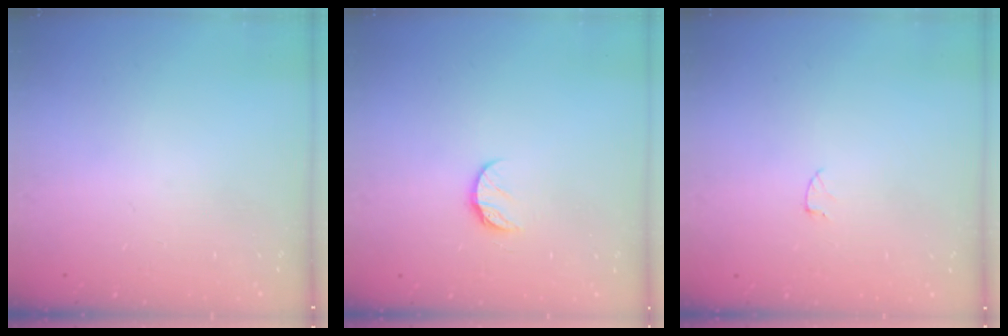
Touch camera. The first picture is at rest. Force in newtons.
{"total": 6.4, "press": 6.4, "slide": 0.6}
{"total": 2.6, "press": 2.6, "slide": 0.2}